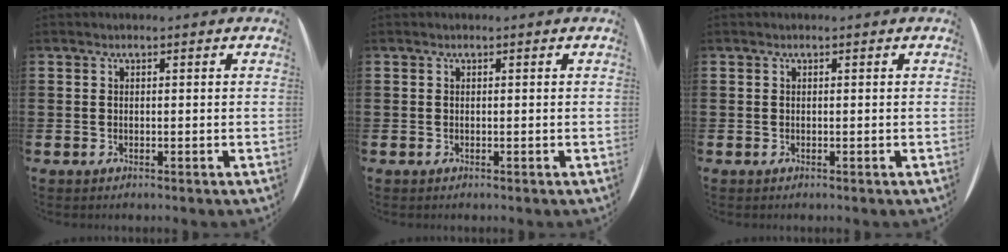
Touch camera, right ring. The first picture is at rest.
{"total": 0.0}
{"total": 0.0}